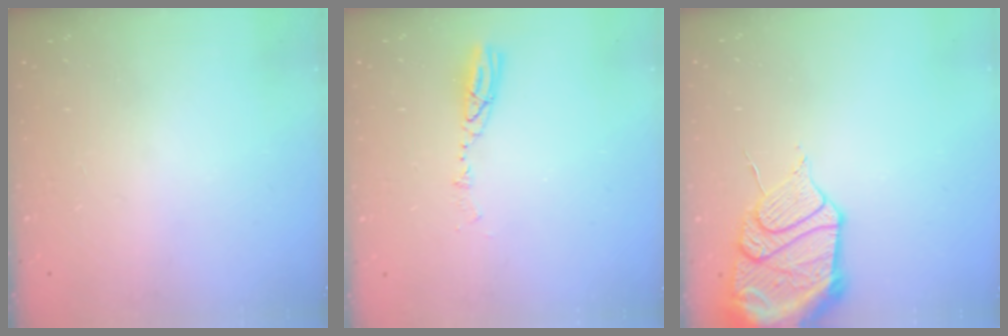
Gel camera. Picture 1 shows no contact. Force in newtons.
{"total": 4.7, "press": 4.6, "slide": 0.5}
{"total": 16.9, "press": 16.3, "slide": 4.2}